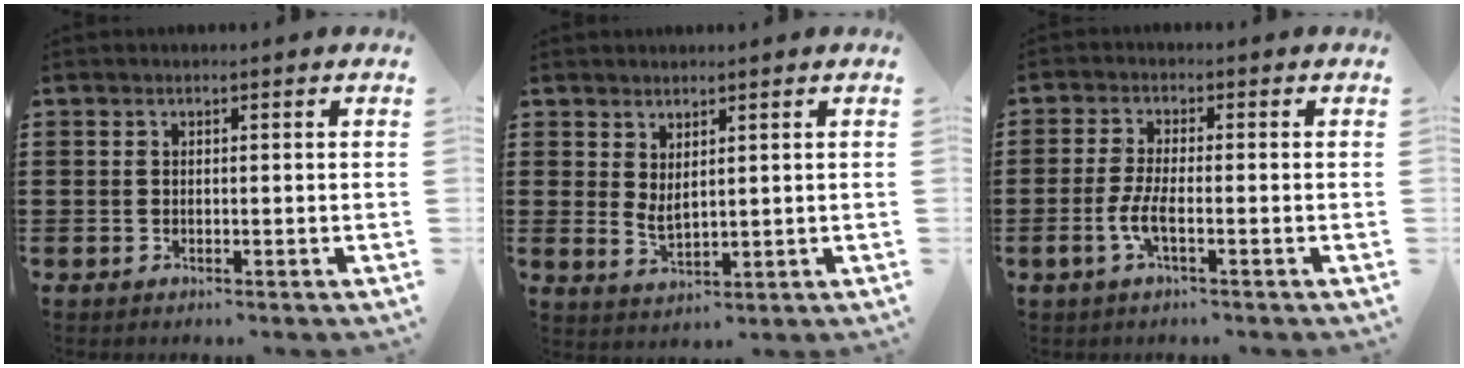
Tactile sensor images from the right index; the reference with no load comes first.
{"total": 2.3, "force": [1.6, 0.7, 1.5], "torque": [-0.032, -0.001, 0.030]}
{"total": 4.0, "force": [-1.6, 0.7, 3.6], "torque": [-0.090, -0.011, -0.038]}